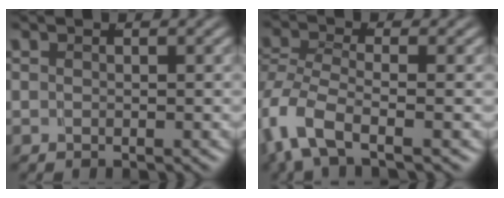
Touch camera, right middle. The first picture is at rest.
{"total": 4.6, "force": [-1.7, 2.7, 3.3], "torque": [-0.104, -0.024, -0.022]}